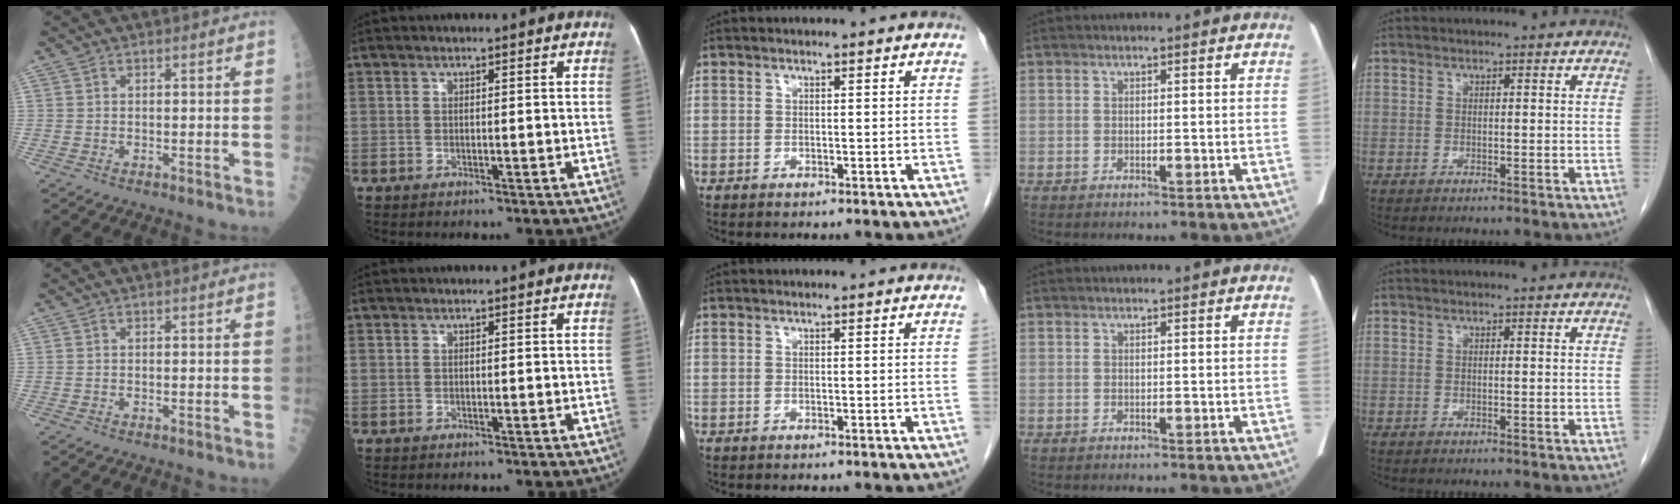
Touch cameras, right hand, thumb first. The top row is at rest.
{}